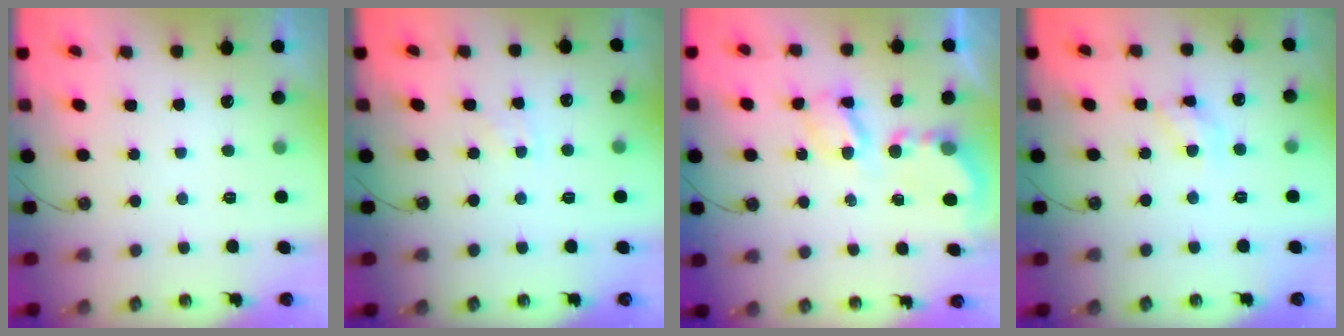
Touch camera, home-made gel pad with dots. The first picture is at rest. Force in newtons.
{"total": 2.7, "press": 2.7, "slide": 0.3}
{"total": 4.9, "press": 4.9, "slide": 0.4}
{"total": 8.5, "press": 8.5, "slide": 0.2}